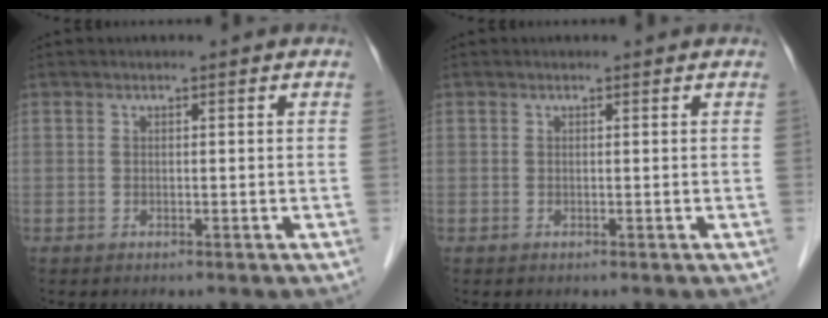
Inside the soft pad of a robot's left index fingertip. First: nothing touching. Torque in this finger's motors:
{"motor_torque": [-0.07, 0.08, -0.01, -0.01]}